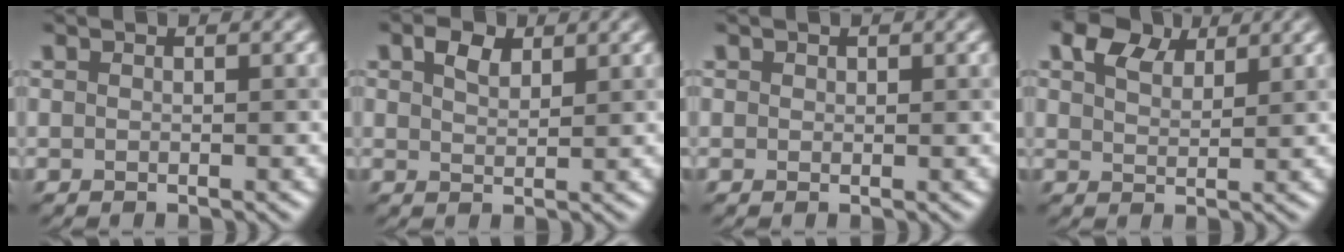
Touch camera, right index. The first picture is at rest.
{"total": 2.1, "force": [1.4, 1.1, 1.2], "torque": [-0.025, 0.005, 0.027]}
{"total": 0.6, "force": [0.3, 0.5, 0.1], "torque": [0.001, -0.002, 0.002]}
{"total": 4.2, "force": [3.0, 2.0, 2.1], "torque": [-0.046, 0.013, 0.054]}